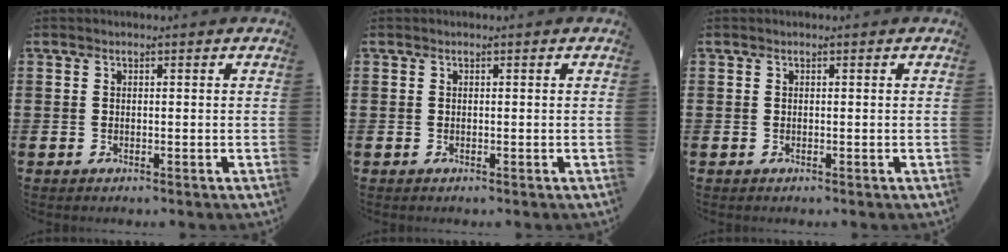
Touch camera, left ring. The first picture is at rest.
{"total": 0.0}
{"total": 0.0}